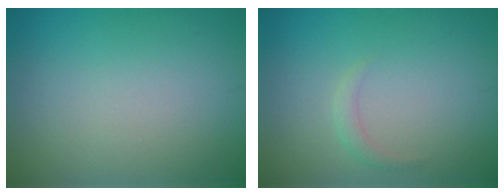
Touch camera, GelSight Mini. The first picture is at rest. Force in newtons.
{"total": 1.0, "press": 1.0, "slide": 0.0}